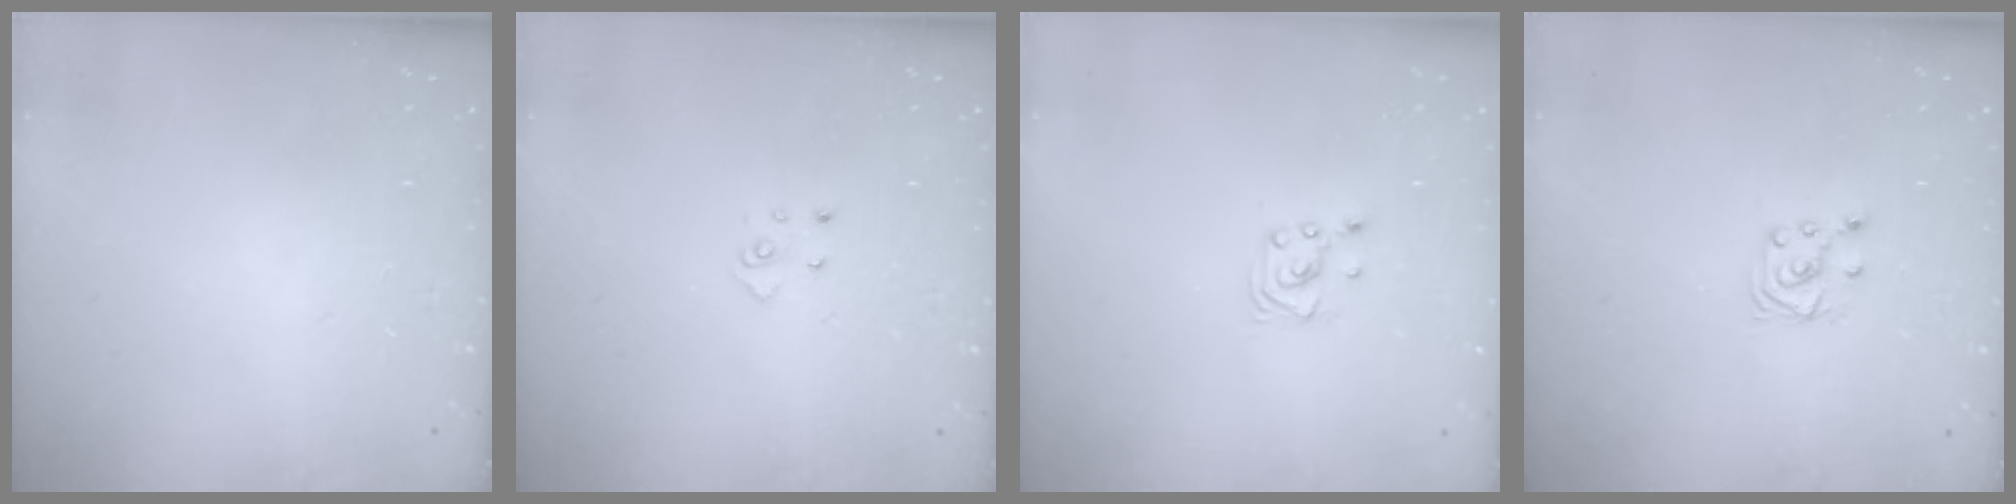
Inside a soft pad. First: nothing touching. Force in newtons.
{"total": 2.6, "press": 2.6, "slide": 0.3}
{"total": 2.2, "press": 2.2, "slide": 0.2}
{"total": 4.5, "press": 4.5, "slide": 0.5}